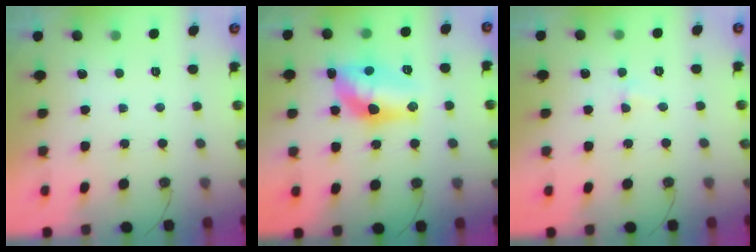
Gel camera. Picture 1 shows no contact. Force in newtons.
{"total": 12.7, "press": 12.7, "slide": 0.4}
{"total": 2.8, "press": 2.7, "slide": 0.5}